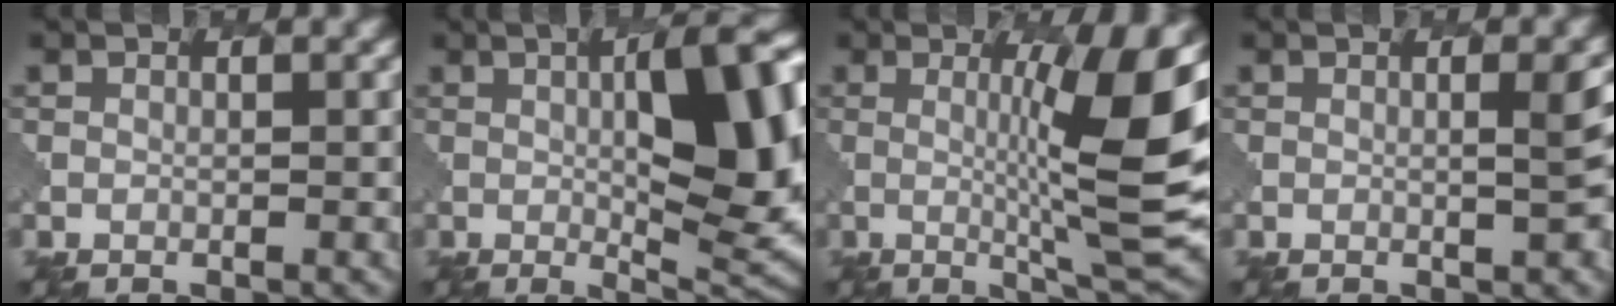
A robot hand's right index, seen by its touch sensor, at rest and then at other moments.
{"total": 13.0, "force": [1.1, 4.0, 12.3], "torque": [-0.144, 0.006, 0.020]}
{"total": 9.9, "force": [0.8, 1.5, 9.8], "torque": [-0.127, -0.008, 0.019]}
{"total": 3.6, "force": [0.3, 0.9, 3.5], "torque": [-0.035, 0.005, 0.005]}